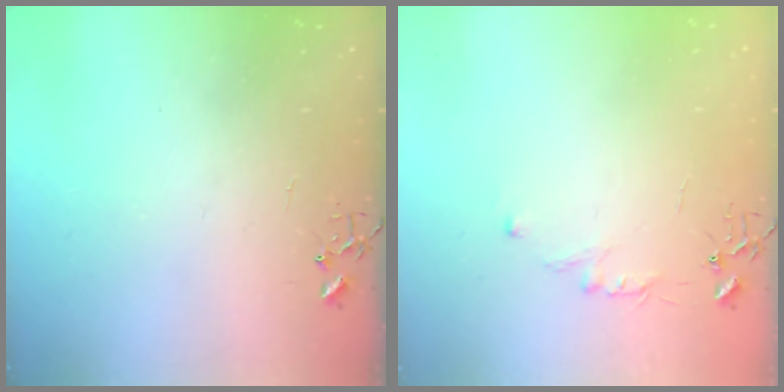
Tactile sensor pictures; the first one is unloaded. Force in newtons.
{"total": 5.5, "press": 5.5, "slide": 0.6}